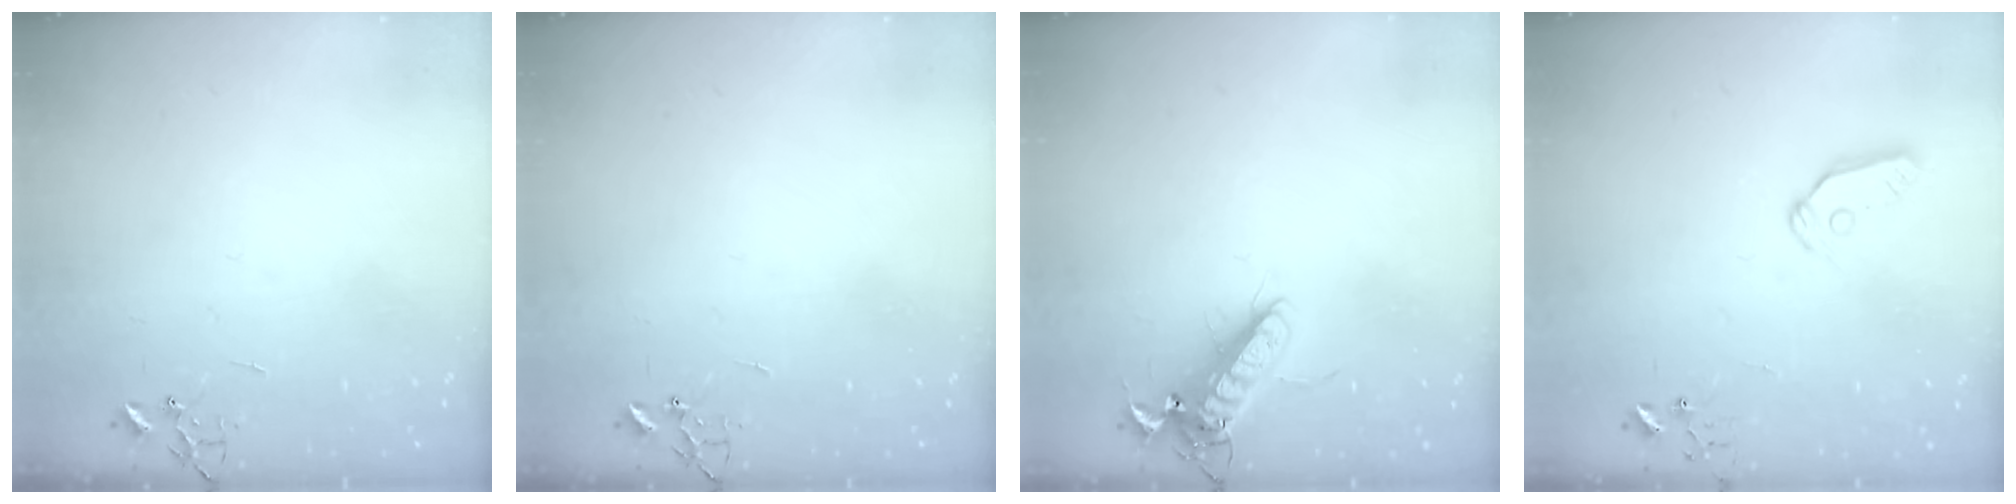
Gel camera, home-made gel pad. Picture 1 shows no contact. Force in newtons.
{"total": 0.0}
{"total": 13.1, "press": 12.9, "slide": 2.4}
{"total": 7.7, "press": 7.7, "slide": 0.7}